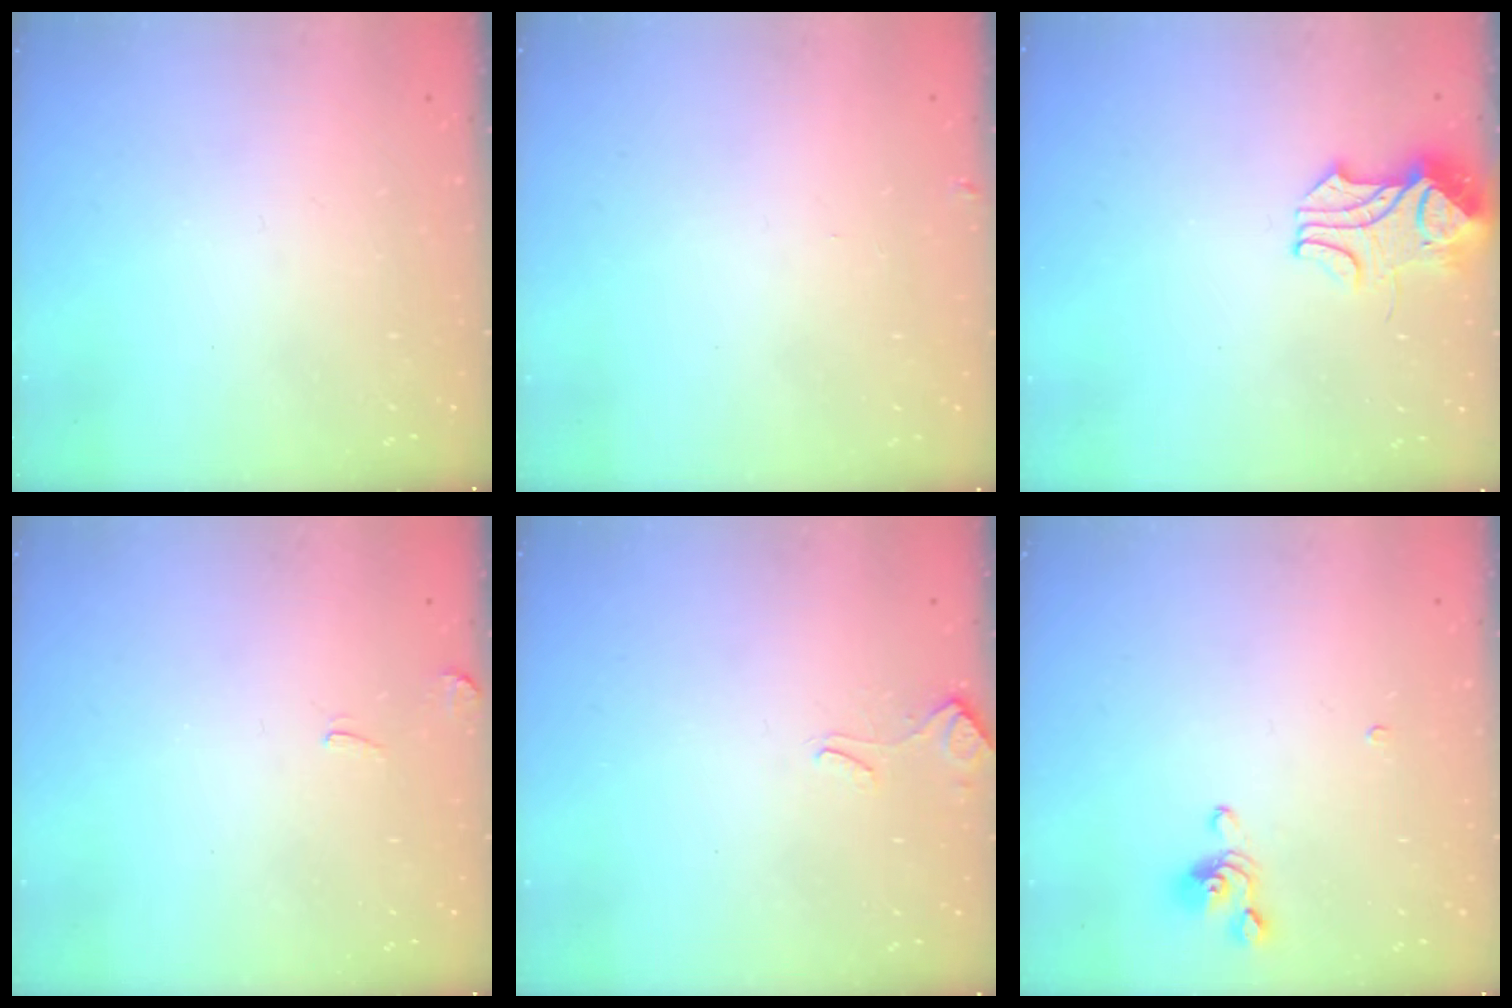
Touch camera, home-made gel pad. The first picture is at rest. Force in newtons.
{"total": 0.0}
{"total": 2.4, "press": 2.2, "slide": 1.0}
{"total": 4.1, "press": 4.1, "slide": 0.3}
{"total": 3.3, "press": 3.3, "slide": 0.6}
{"total": 3.9, "press": 3.9, "slide": 0.5}